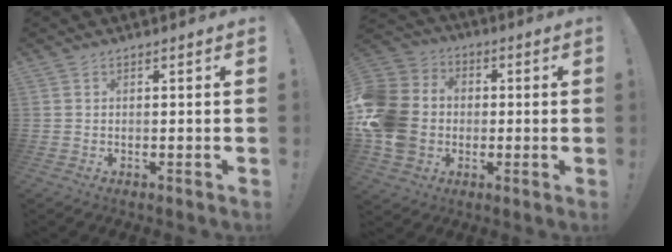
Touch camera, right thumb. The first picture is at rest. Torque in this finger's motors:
{"motor_torque": [0.66, 0.52, 0.65, 0.10, 0.27]}